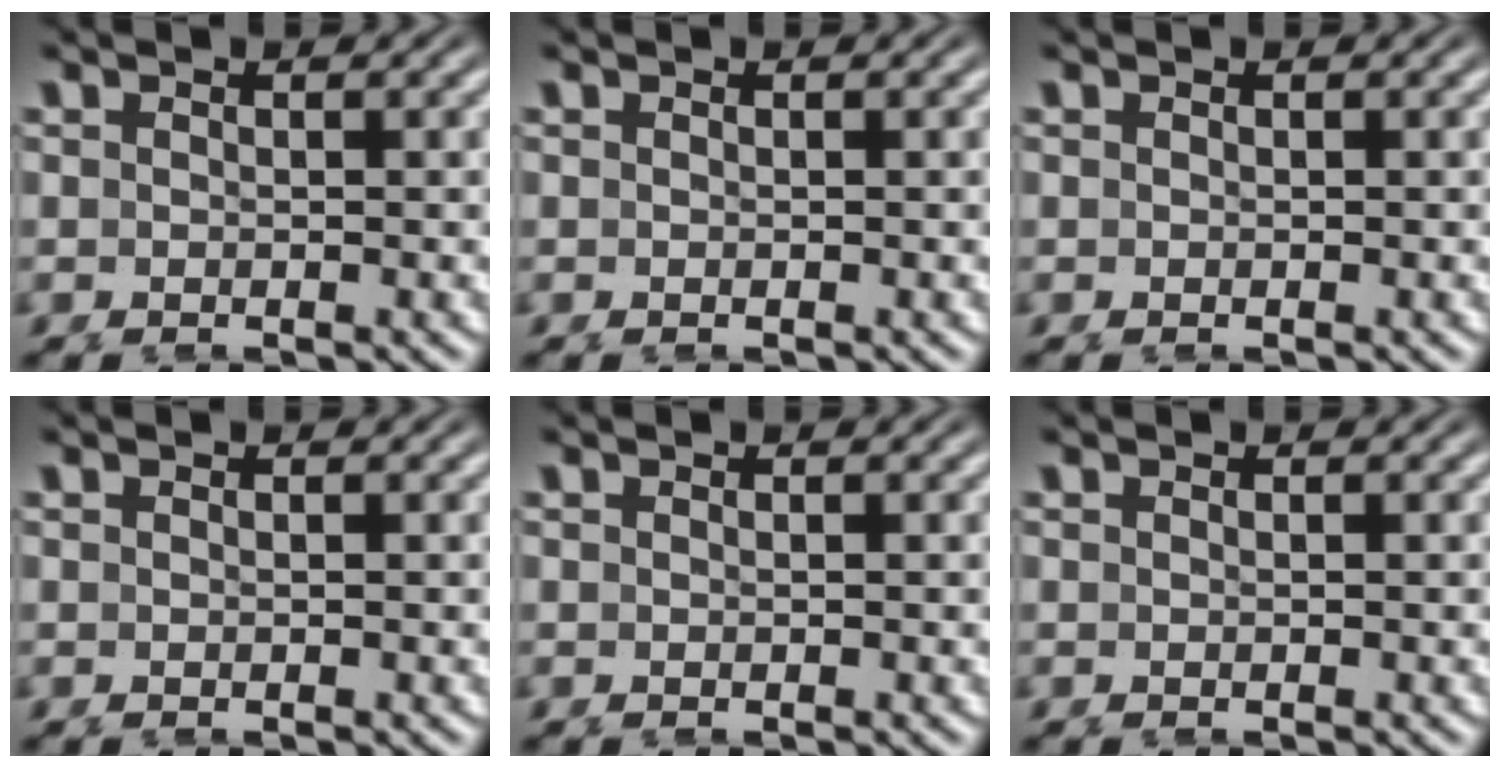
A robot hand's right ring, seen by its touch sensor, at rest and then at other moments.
{"total": 0.0}
{"total": 0.0}
{"total": 0.0}
{"total": 0.0}
{"total": 0.0}